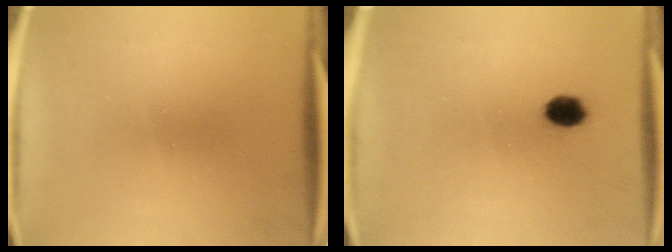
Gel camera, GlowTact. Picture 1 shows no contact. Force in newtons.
{"total": 3.9}